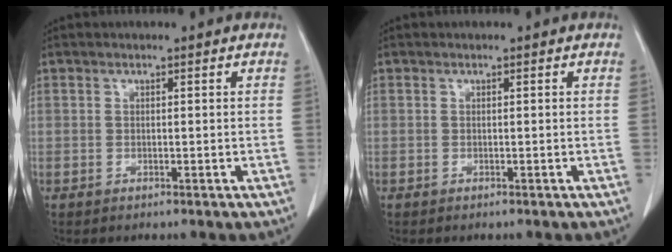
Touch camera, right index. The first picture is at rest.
{"total": 0.0}